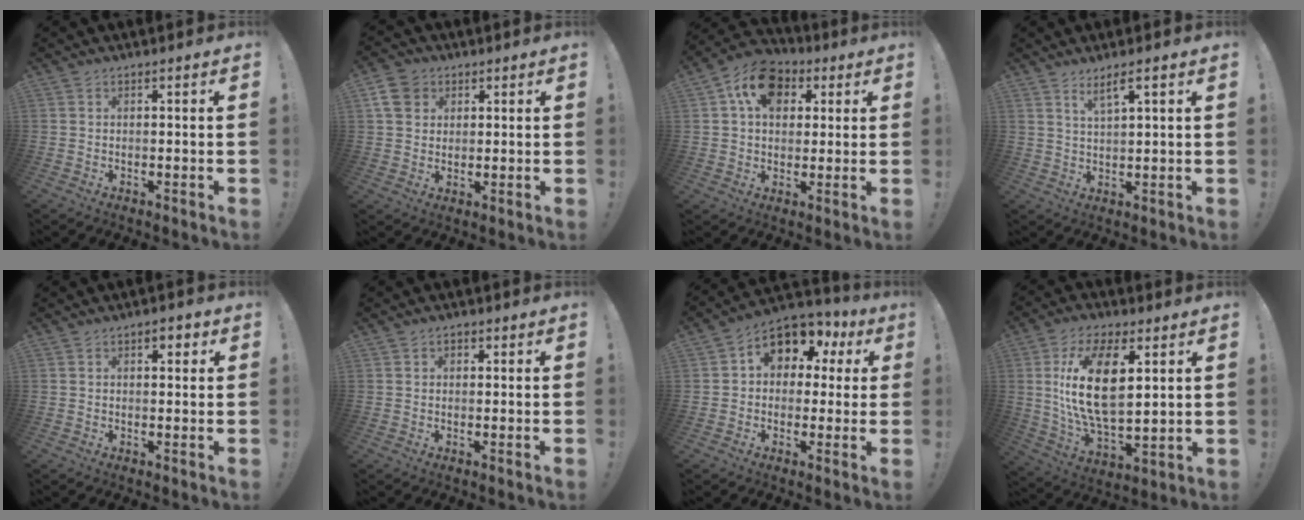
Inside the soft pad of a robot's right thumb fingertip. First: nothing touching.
{"total": 7.6, "force": [3.1, 6.2, 3.0], "torque": [-0.048, -0.008, 0.065]}
{"total": 12.5, "force": [4.8, 8.9, 7.4], "torque": [-0.129, -0.001, 0.094]}
{"total": 4.7, "force": [3.0, 0.2, 3.6], "torque": [-0.064, -0.010, 0.048]}
{"total": 2.7, "force": [1.0, 1.5, 2.0], "torque": [-0.025, 0.001, 0.013]}
{"total": 1.0, "force": [0.4, 0.9, 0.4], "torque": [-0.002, 0.000, 0.007]}
{"total": 10.1, "force": [4.6, 7.2, 5.4], "torque": [-0.077, -0.032, 0.086]}
{"total": 19.7, "force": [4.9, 10.0, 16.2], "torque": [-0.320, -0.018, 0.076]}